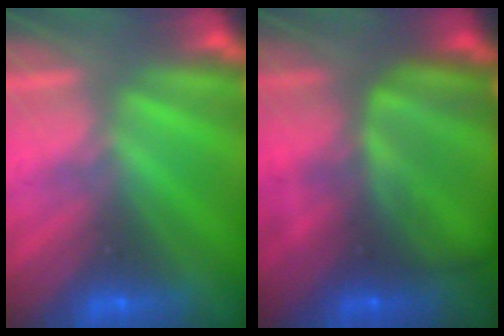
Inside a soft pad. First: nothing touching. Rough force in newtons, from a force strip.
{"total": 8.2}